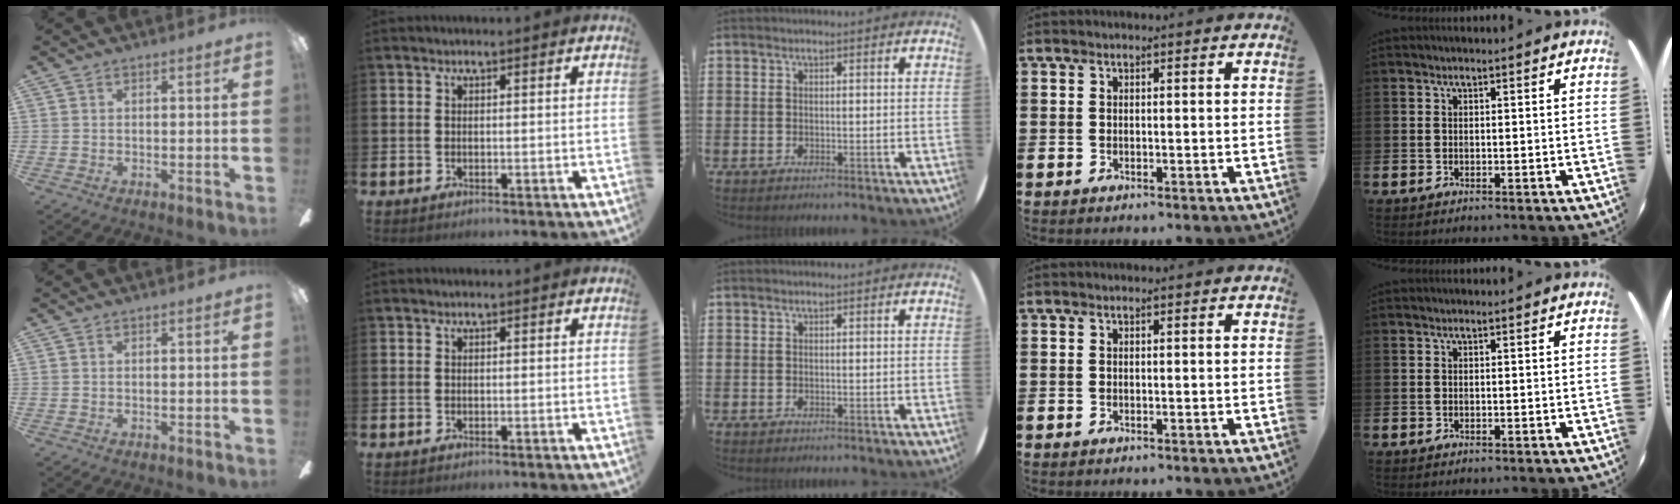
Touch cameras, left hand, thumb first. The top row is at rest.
{}